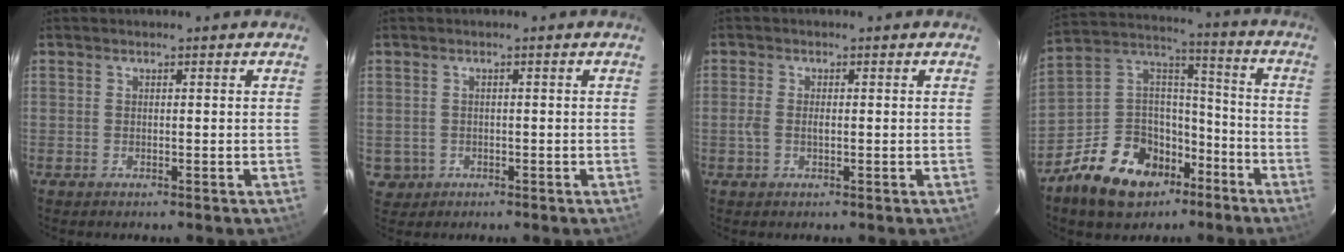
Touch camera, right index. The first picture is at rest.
{"total": 4.5, "force": [-1.2, 4.3, 0.3], "torque": [-0.013, 0.014, -0.013]}
{"total": 2.2, "force": [-0.4, 1.0, 2.0], "torque": [-0.042, -0.001, -0.007]}
{"total": 17.9, "force": [-10.4, 11.9, 8.4], "torque": [-0.194, 0.050, -0.160]}